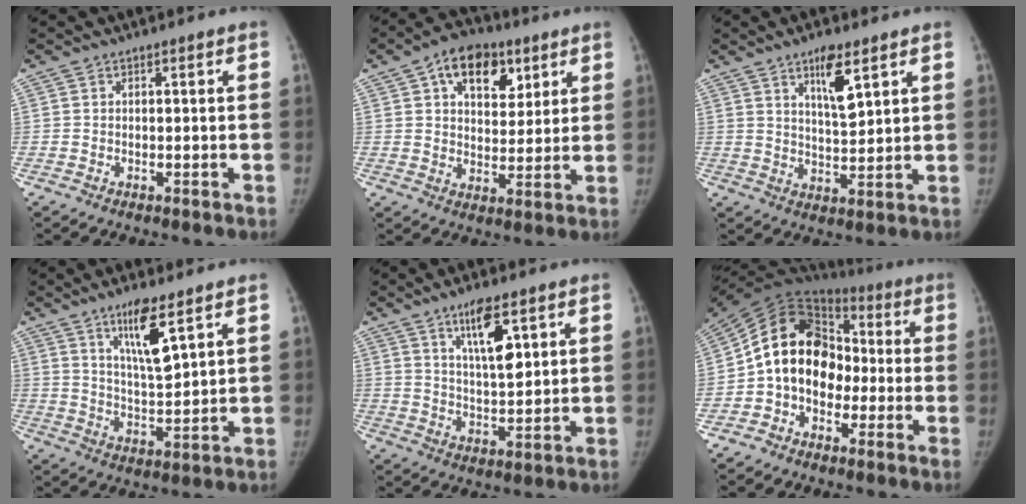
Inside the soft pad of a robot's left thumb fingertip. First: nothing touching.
{"total": 13.2, "force": [6.2, 8.3, 8.2], "torque": [-0.083, -0.013, 0.096]}
{"total": 7.6, "force": [4.3, 2.3, 5.8], "torque": [-0.087, -0.028, 0.075]}
{"total": 9.5, "force": [5.4, 2.0, 7.6], "torque": [-0.130, -0.039, 0.103]}
{"total": 9.3, "force": [4.5, 3.3, 7.4], "torque": [-0.109, -0.027, 0.081]}
{"total": 16.1, "force": [-2.2, 12.4, 10.1], "torque": [-0.149, 0.052, -0.051]}